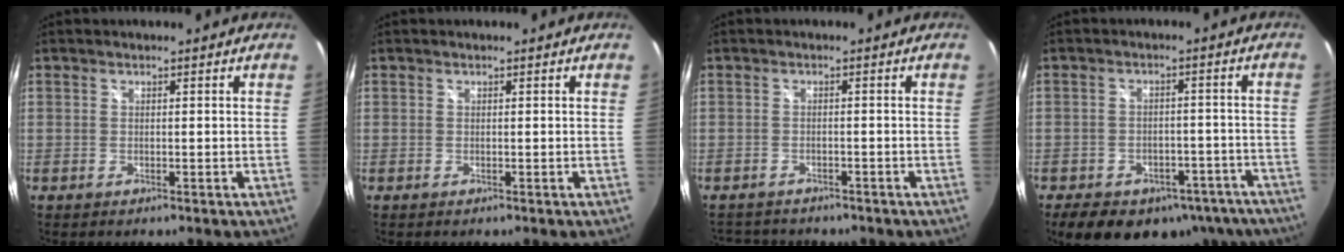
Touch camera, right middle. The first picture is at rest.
{"total": 0.0}
{"total": 5.8, "force": [-5.1, 2.4, 1.5], "torque": [-0.035, -0.006, -0.075]}
{"total": 17.6, "force": [-12.5, 9.8, 7.6], "torque": [-0.151, 0.006, -0.139]}